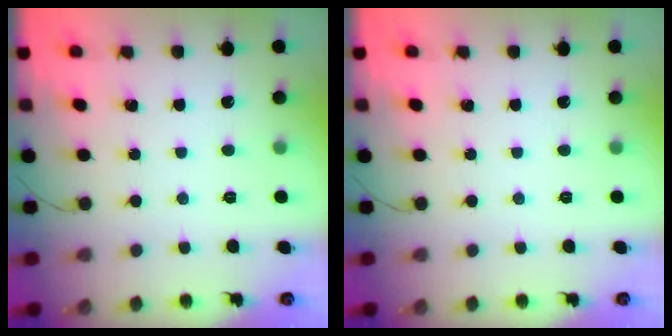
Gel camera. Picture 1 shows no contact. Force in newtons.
{"total": 0.0}